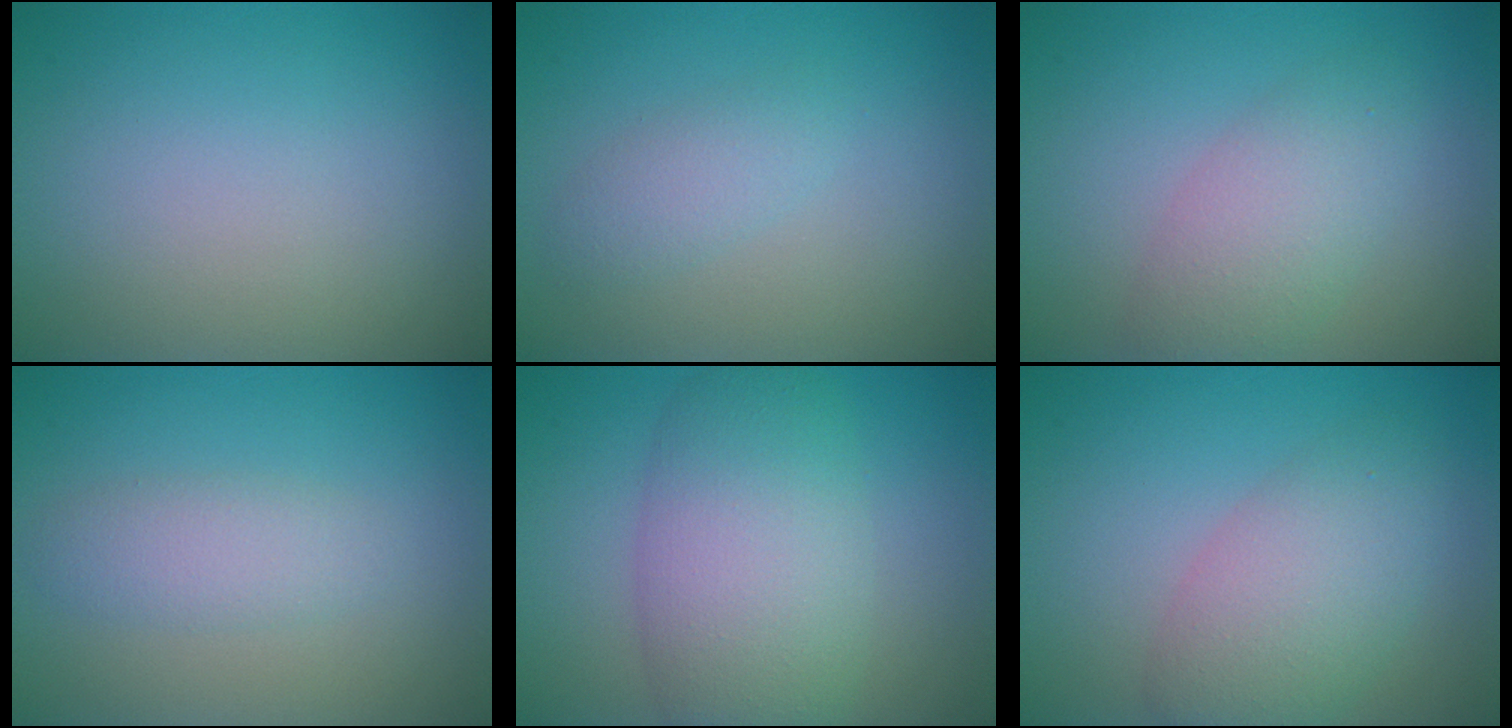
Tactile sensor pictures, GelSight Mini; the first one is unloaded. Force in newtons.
{"total": 1.8, "press": 1.8, "slide": 0.1}
{"total": 3.9, "press": 3.9, "slide": 0.1}
{"total": 2.2, "press": 2.2, "slide": 0.0}
{"total": 7.6, "press": 7.5, "slide": 0.6}
{"total": 5.2, "press": 5.2, "slide": 0.3}